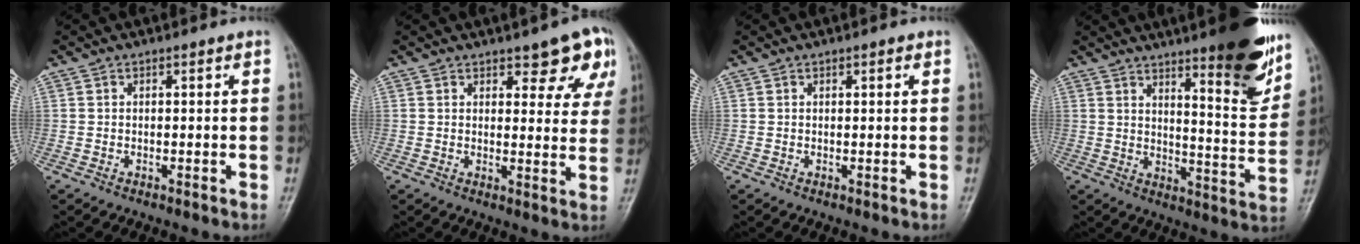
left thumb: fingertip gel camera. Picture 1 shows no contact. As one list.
[{"total": 8.2, "force": [5.0, 3.4, 5.6], "torque": [-0.029, -0.025, 0.061]}, {"total": 0.7, "force": [0.4, 0.2, 0.5], "torque": [-0.007, 0.000, 0.004]}, {"total": 16.7, "force": [11.0, 3.5, 12.1], "torque": [-0.133, -0.073, 0.158]}]